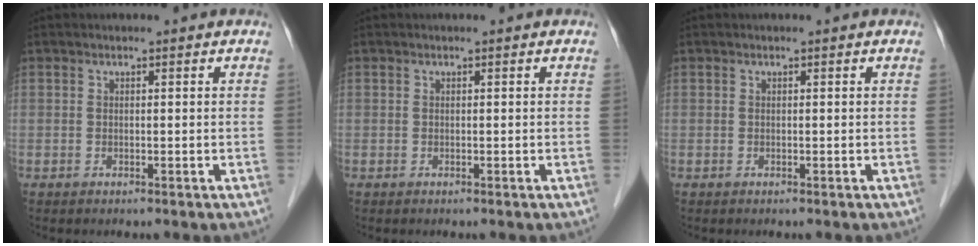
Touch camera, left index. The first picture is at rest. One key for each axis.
{"total": 0.0}
{"total": 0.0}